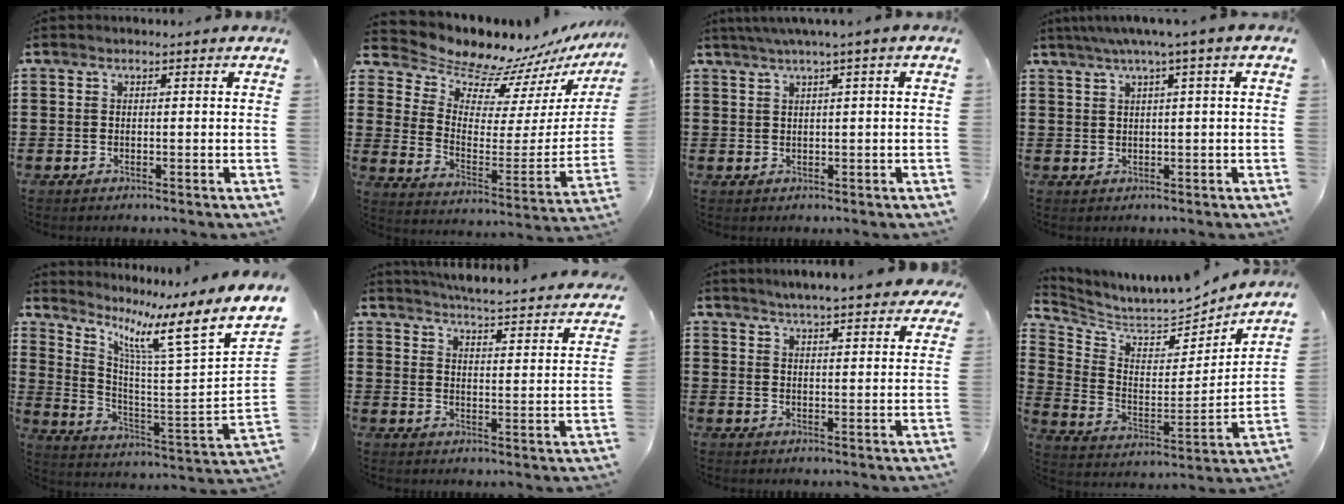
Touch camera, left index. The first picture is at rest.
{"total": 8.4, "force": [7.9, 2.7, 0.5], "torque": [-0.046, -0.076, 0.134]}
{"total": 1.8, "force": [0.8, -0.2, 1.6], "torque": [-0.029, -0.001, 0.015]}
{"total": 2.4, "force": [0.9, 0.0, 2.2], "torque": [-0.043, 0.001, 0.015]}
{"total": 7.8, "force": [4.2, -0.4, 6.6], "torque": [-0.124, -0.060, 0.044]}
{"total": 4.6, "force": [4.5, -0.7, 0.8], "torque": [-0.031, -0.047, 0.071]}
{"total": 4.5, "force": [4.4, 0.2, 1.0], "torque": [-0.037, -0.012, 0.078]}
{"total": 4.8, "force": [4.7, 1.1, 0.5], "torque": [-0.045, -0.054, 0.076]}